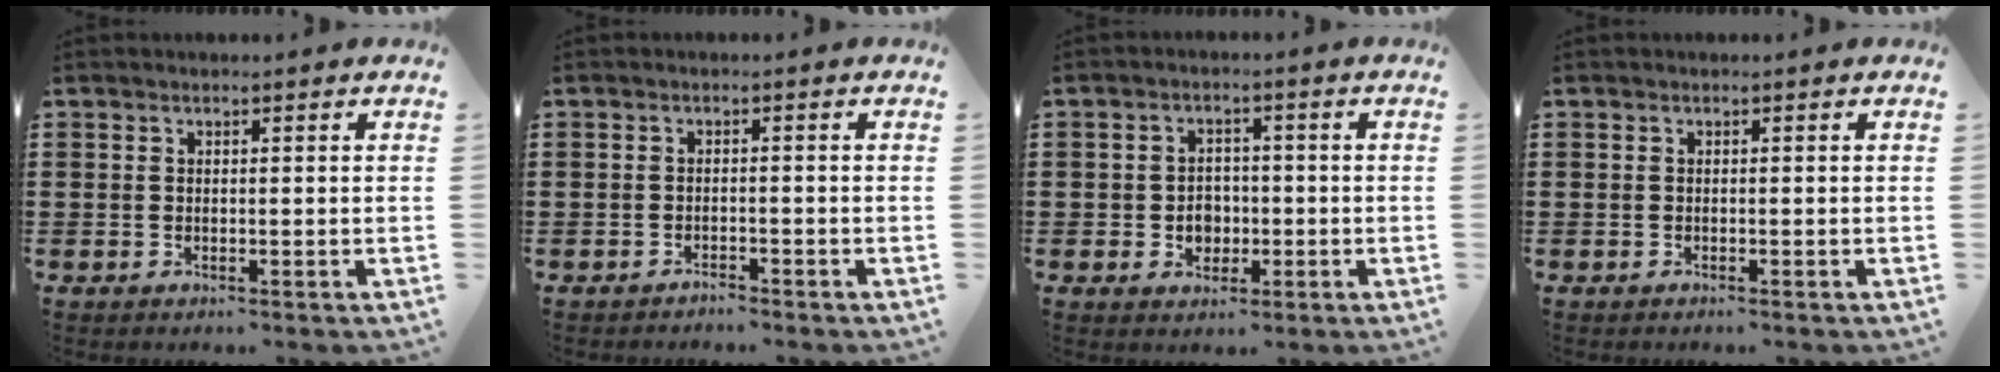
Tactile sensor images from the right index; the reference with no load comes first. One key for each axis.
{"total": 1.3, "fx": -1.3, "fy": 0.1, "fz": 0.0, "tx": -0.004, "ty": 0.003, "tz": -0.028}
{"total": 3.3, "fx": -0.8, "fy": 3.0, "fz": 1.3, "tx": -0.027, "ty": 0.002, "tz": -0.020}
{"total": 0.0}